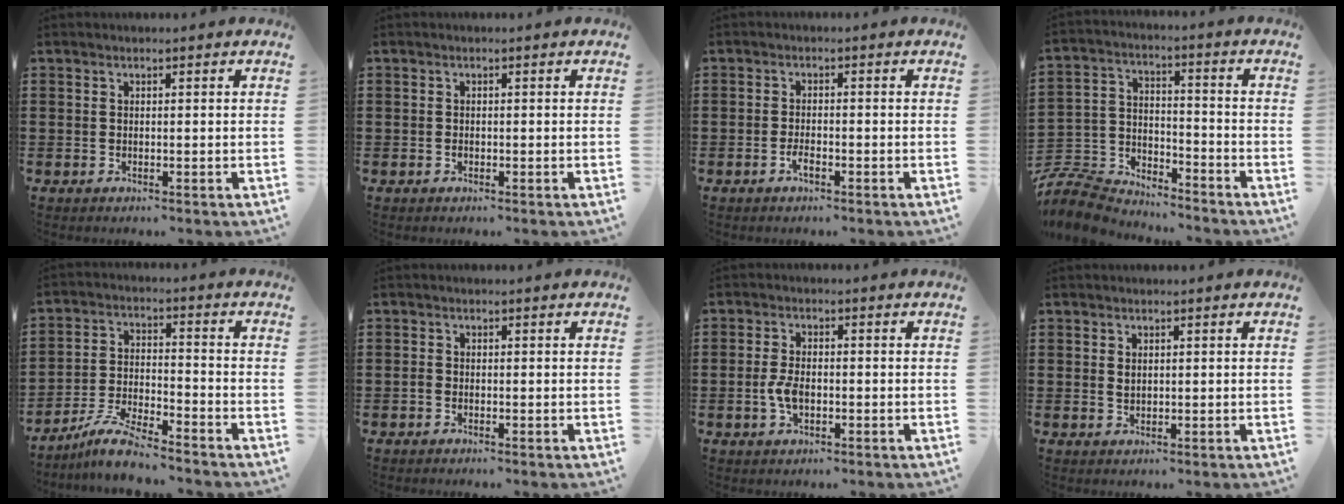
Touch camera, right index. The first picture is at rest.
{"total": 0.0}
{"total": 2.0, "force": [-1.1, 0.5, 1.5], "torque": [-0.028, -0.001, -0.020]}
{"total": 8.1, "force": [-7.8, 1.9, 1.3], "torque": [-0.043, 0.006, -0.159]}
{"total": 6.6, "force": [-6.1, 0.2, 2.7], "torque": [-0.063, -0.004, -0.117]}
{"total": 0.8, "force": [-0.5, 0.5, 0.4], "torque": [-0.008, -0.003, -0.008]}
{"total": 4.0, "force": [-0.7, 2.0, 3.4], "torque": [-0.082, -0.007, -0.017]}
{"total": 1.0, "force": [0.3, 0.7, 0.7], "torque": [-0.015, 0.004, 0.006]}